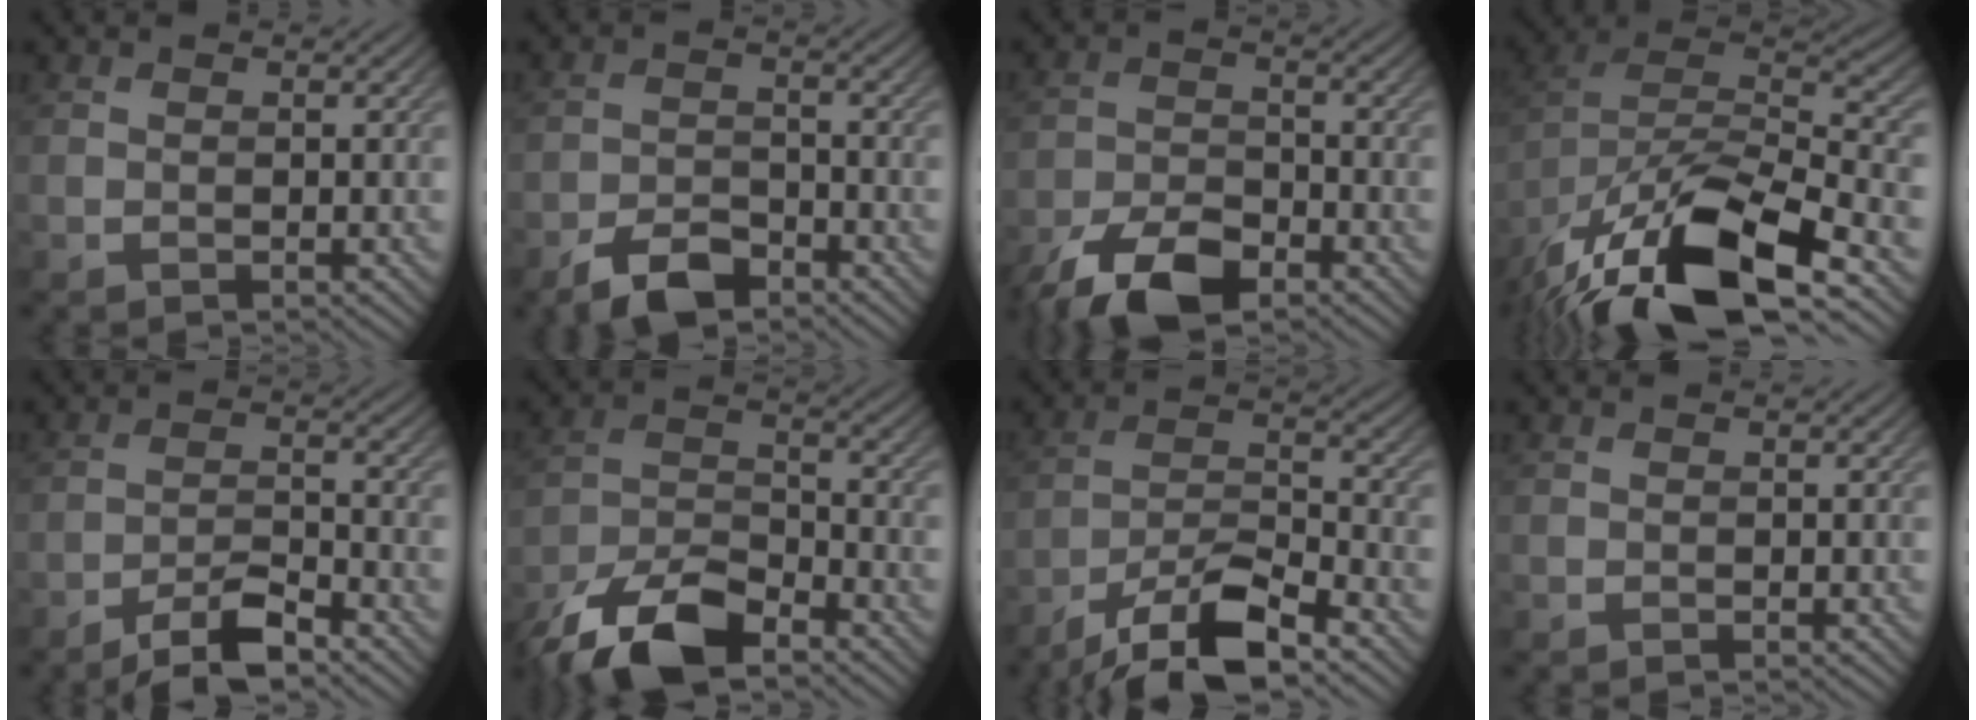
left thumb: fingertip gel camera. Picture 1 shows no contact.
{"total": 5.4, "force": [-4.0, 2.3, 2.8], "torque": [-0.049, 0.001, -0.078]}
{"total": 8.4, "force": [-6.0, 3.4, 4.9], "torque": [-0.090, -0.006, -0.119]}
{"total": 17.4, "force": [-10.6, 7.3, 11.7], "torque": [-0.267, -0.029, -0.172]}
{"total": 5.6, "force": [-4.3, 1.2, 3.4], "torque": [-0.063, 0.004, -0.079]}
{"total": 11.4, "force": [-8.3, 4.2, 6.6], "torque": [-0.125, -0.007, -0.169]}
{"total": 11.1, "force": [-8.0, 2.8, 7.2], "torque": [-0.130, 0.002, -0.153]}
{"total": 0.0}